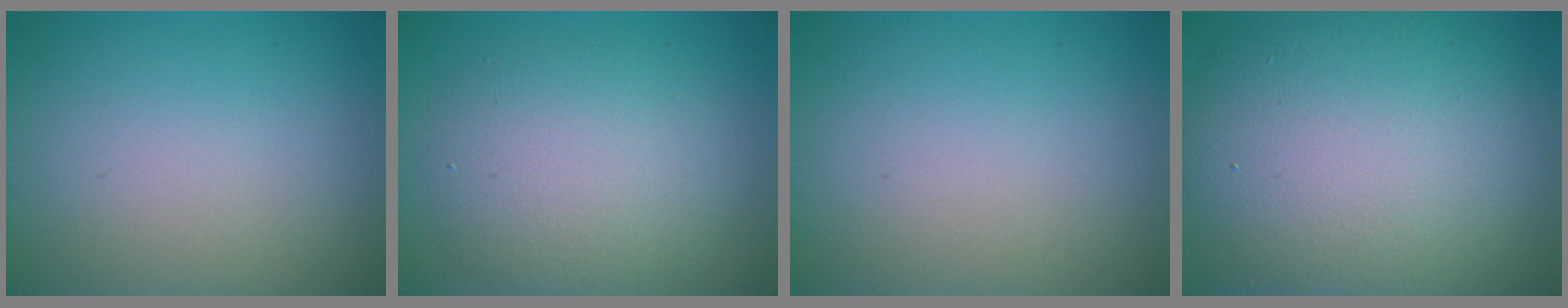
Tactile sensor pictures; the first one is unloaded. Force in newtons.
{"total": 5.4, "press": 5.4, "slide": 0.3}
{"total": 0.0}
{"total": 13.8, "press": 13.8, "slide": 0.6}